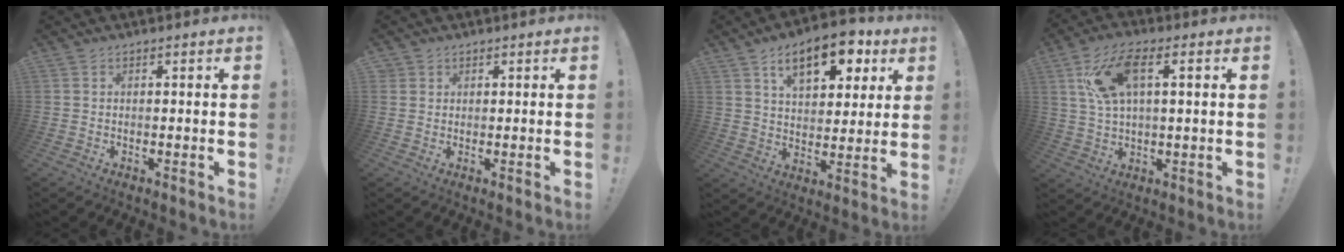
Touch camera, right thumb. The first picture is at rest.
{"total": 1.0, "force": [0.6, 0.7, 0.0], "torque": [0.005, -0.001, 0.011]}
{"total": 15.6, "force": [7.9, 8.0, 10.8], "torque": [-0.153, -0.033, 0.131]}
{"total": 10.8, "force": [3.6, 4.2, 9.2], "torque": [-0.158, 0.005, 0.068]}